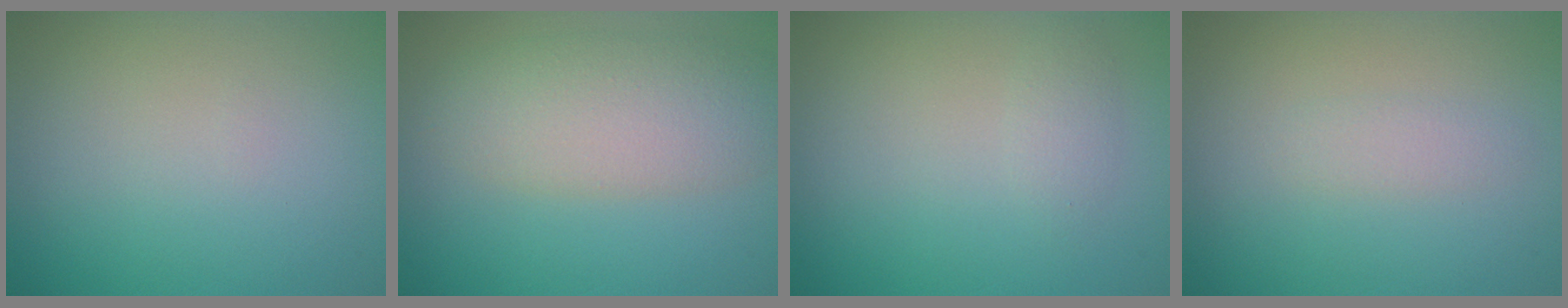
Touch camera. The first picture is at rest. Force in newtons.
{"total": 5.7, "press": 5.7, "slide": 0.3}
{"total": 1.0, "press": 1.0, "slide": 0.0}
{"total": 1.1, "press": 1.1, "slide": 0.1}